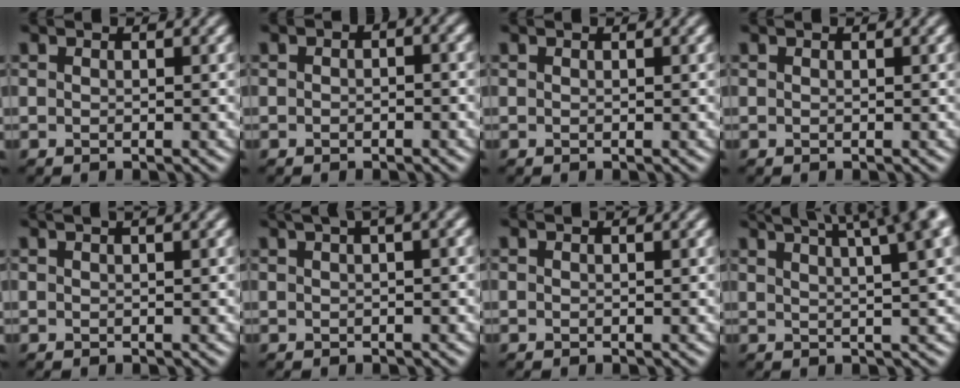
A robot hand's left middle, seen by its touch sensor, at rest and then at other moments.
{"total": 2.6, "force": [0.8, 1.3, 2.1], "torque": [-0.023, 0.020, 0.003]}
{"total": 0.0}
{"total": 0.0}
{"total": 3.8, "force": [2.4, 1.5, 2.4], "torque": [-0.016, 0.031, 0.018]}
{"total": 8.1, "force": [4.7, 3.3, 5.6], "torque": [-0.037, 0.054, 0.044]}
{"total": 0.0}
{"total": 11.9, "force": [7.8, 3.7, 8.2], "torque": [-0.100, 0.055, 0.088]}